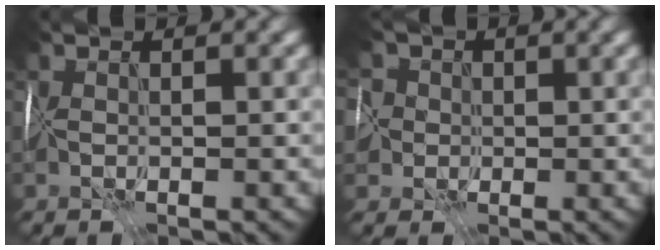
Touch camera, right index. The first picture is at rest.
{"total": 6.6, "force": [-1.3, 6.0, 2.4], "torque": [-0.044, 0.010, -0.058]}